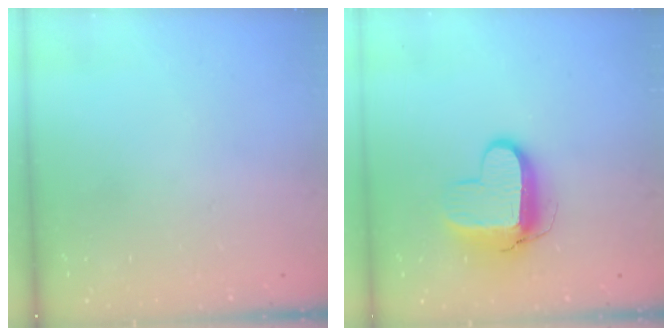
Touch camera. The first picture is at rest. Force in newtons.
{"total": 10.3, "press": 10.3, "slide": 1.2}